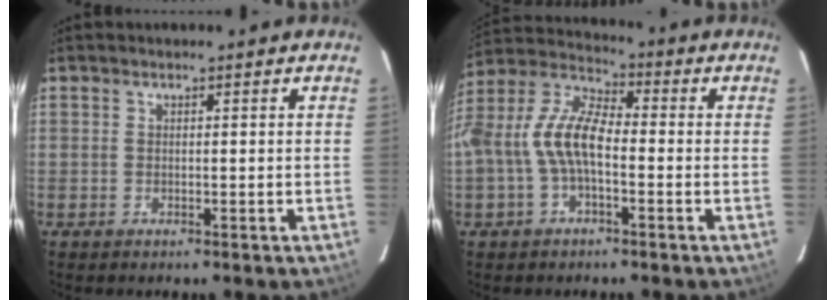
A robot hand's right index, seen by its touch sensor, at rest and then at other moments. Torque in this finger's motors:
{"motor_torque": [1.09, -0.72, 0.42, 0.21]}